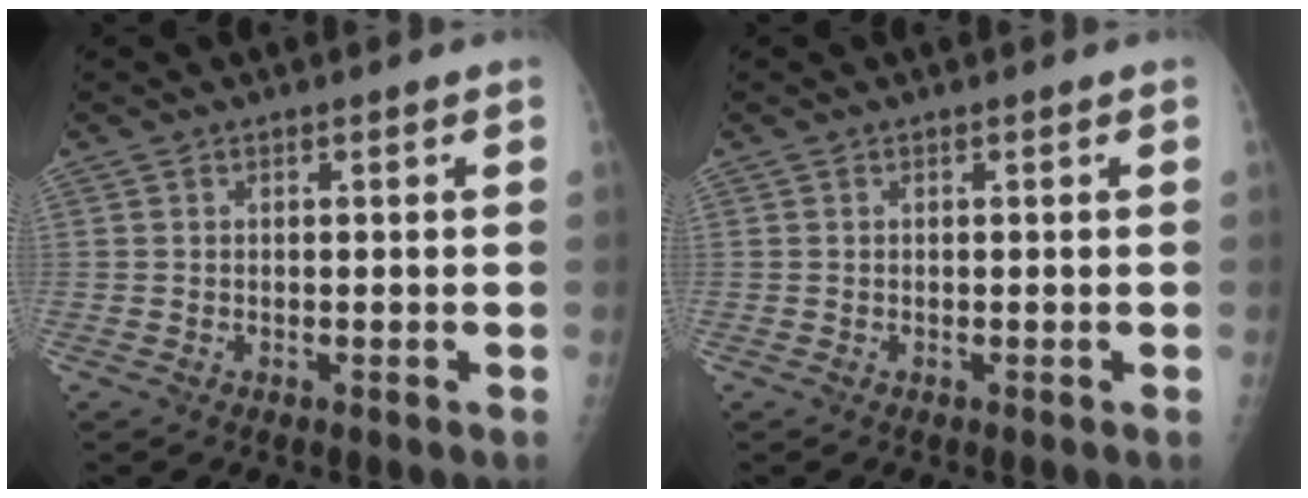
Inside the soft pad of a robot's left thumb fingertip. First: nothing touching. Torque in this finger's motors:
{"motor_torque": [-0.06, 0.06, -0.02, 0.02, 0.00]}